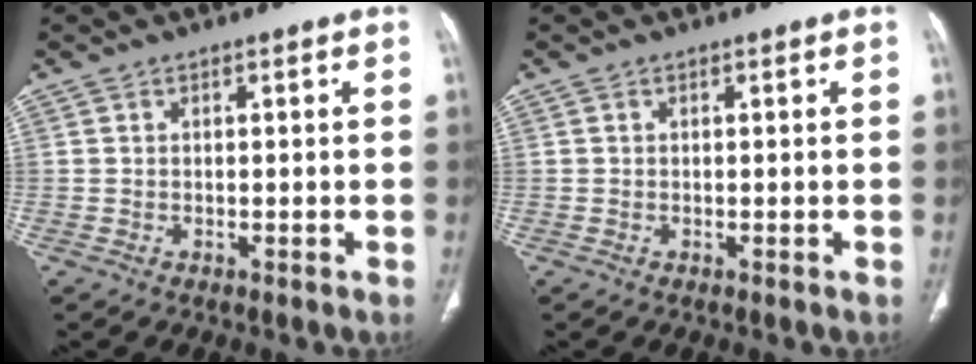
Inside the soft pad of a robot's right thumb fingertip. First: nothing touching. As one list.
[{"total": 0.0}]